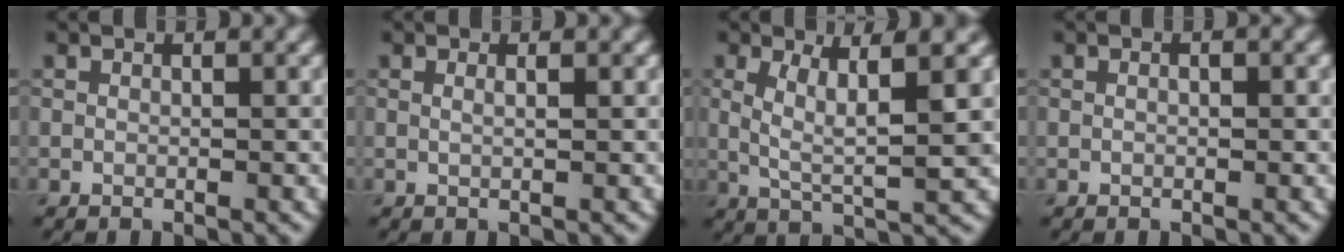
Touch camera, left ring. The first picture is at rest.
{"total": 1.2, "force": [0.4, 0.4, 1.0], "torque": [-0.007, -0.004, 0.000]}
{"total": 5.2, "force": [1.3, 1.1, 5.0], "torque": [-0.096, -0.002, 0.025]}
{"total": 1.3, "force": [0.4, 0.6, 1.0], "torque": [-0.009, -0.004, -0.004]}